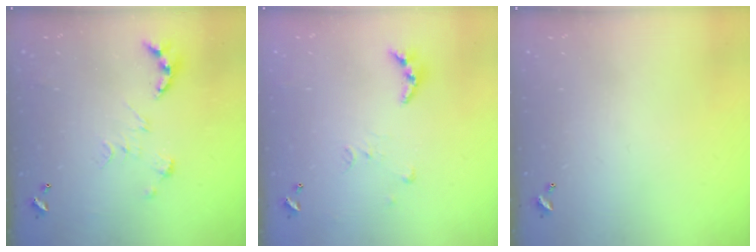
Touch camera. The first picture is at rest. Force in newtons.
{"total": 8.1, "press": 8.1, "slide": 0.7}
{"total": 0.0}